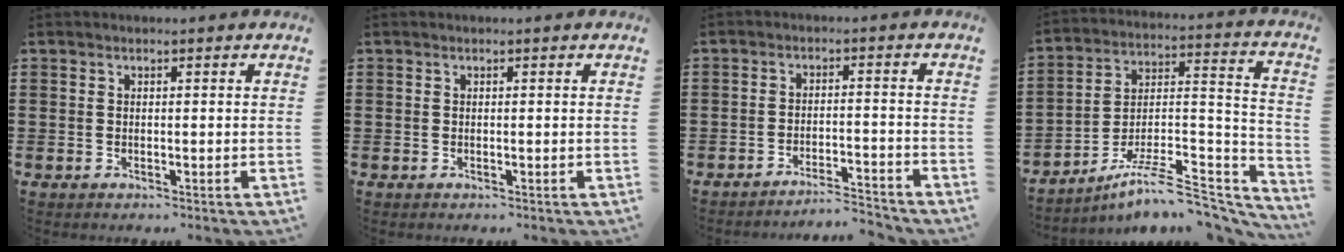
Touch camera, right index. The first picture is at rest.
{"total": 0.0}
{"total": 3.9, "force": [-3.9, -0.1, 0.7], "torque": [-0.016, -0.002, -0.081]}
{"total": 9.3, "force": [-7.4, 2.0, 5.3], "torque": [-0.080, 0.014, -0.141]}